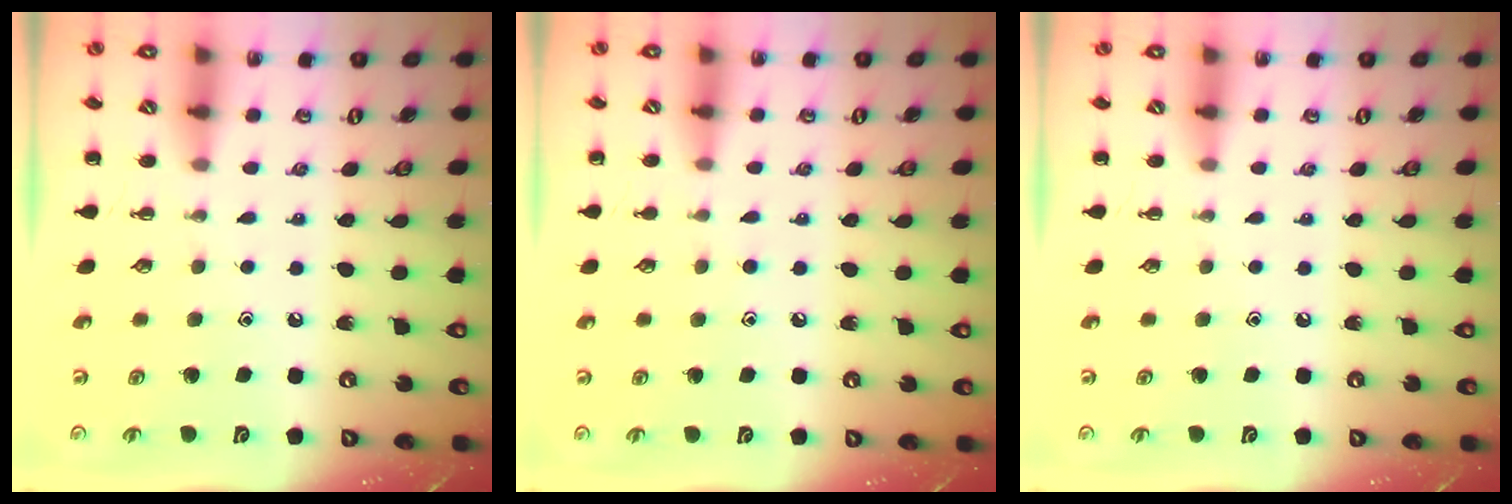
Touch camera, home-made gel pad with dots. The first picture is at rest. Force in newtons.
{"total": 4.2, "press": 3.9, "slide": 1.5}
{"total": 0.0}